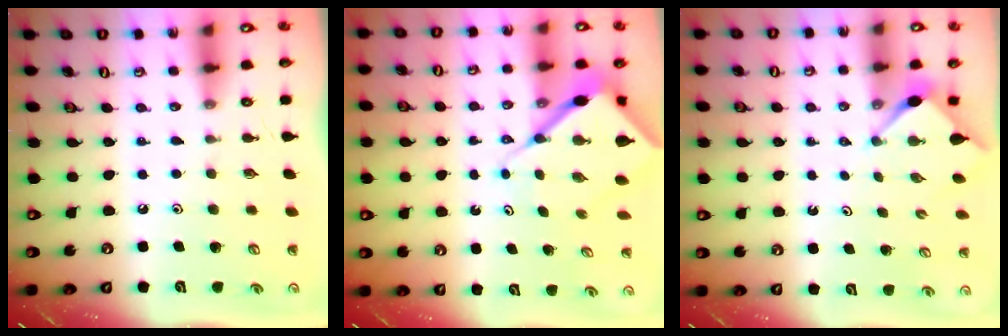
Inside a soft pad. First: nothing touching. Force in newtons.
{"total": 9.4, "press": 9.3, "slide": 0.9}
{"total": 2.9, "press": 2.9, "slide": 0.3}